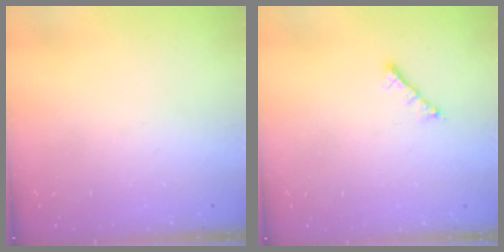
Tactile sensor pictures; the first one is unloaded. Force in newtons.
{"total": 1.5, "press": 1.4, "slide": 0.5}